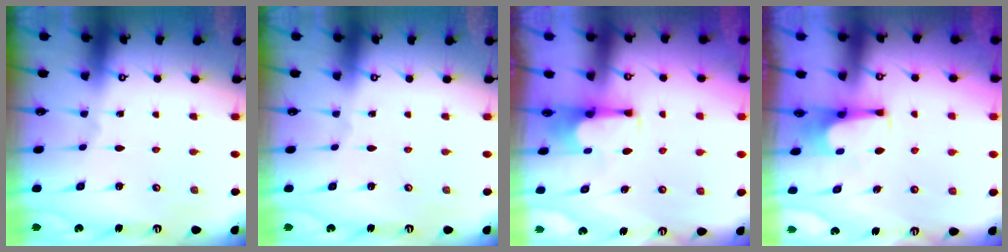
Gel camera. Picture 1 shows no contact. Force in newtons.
{"total": 0.0}
{"total": 1.9, "press": 1.7, "slide": 0.7}
{"total": 3.6, "press": 3.6, "slide": 0.2}